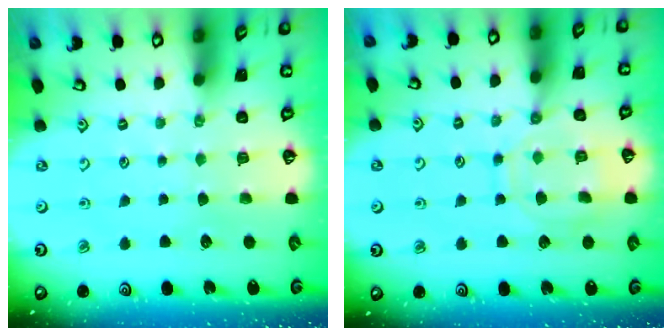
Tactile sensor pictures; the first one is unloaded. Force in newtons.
{"total": 12.4, "press": 12.3, "slide": 1.1}